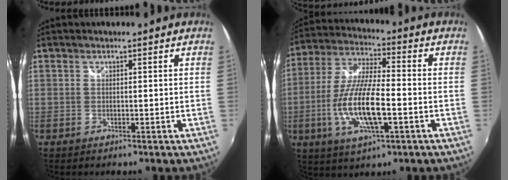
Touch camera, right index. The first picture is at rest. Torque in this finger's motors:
{"motor_torque": [0.52, -0.25, 0.55, 0.21]}